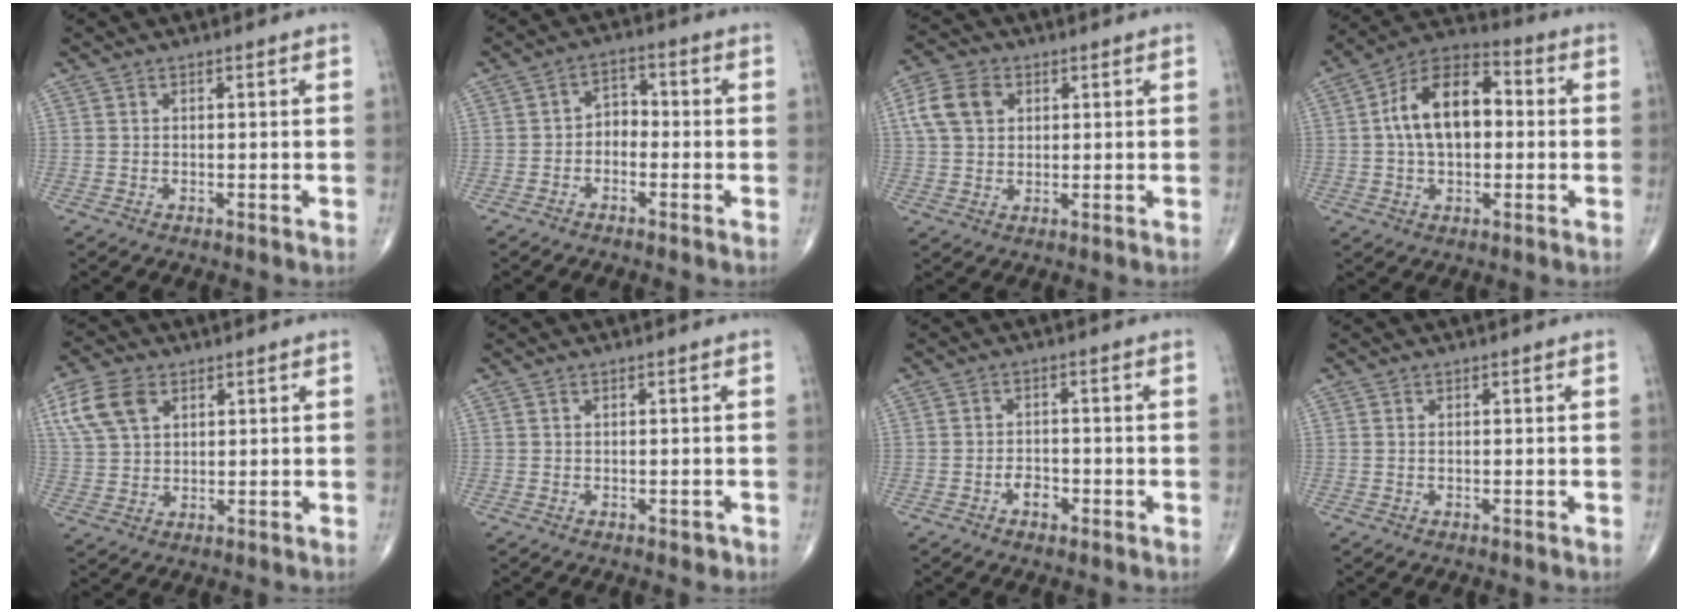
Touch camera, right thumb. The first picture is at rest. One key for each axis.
{"total": 3.8, "fx": -1.3, "fy": 2.8, "fz": 2.2, "tx": -0.011, "ty": 0.024, "tz": -0.037}
{"total": 7.9, "fx": 2.3, "fy": 5.7, "fz": 4.8, "tx": -0.089, "ty": 0.007, "tz": 0.042}
{"total": 14.3, "fx": 1.0, "fy": 8.5, "fz": 11.4, "tx": -0.174, "ty": 0.032, "tz": 0.005}
{"total": 9.1, "fx": 3.9, "fy": 5.9, "fz": 5.8, "tx": -0.112, "ty": 0.000, "tz": 0.078}
{"total": 1.0, "fx": -0.2, "fy": 0.7, "fz": 0.7, "tx": -0.008, "ty": 0.002, "tz": 0.000}
{"total": 3.0, "fx": -1.4, "fy": 1.9, "fz": 1.9, "tx": -0.021, "ty": 0.009, "tz": -0.022}
{"total": 0.0}